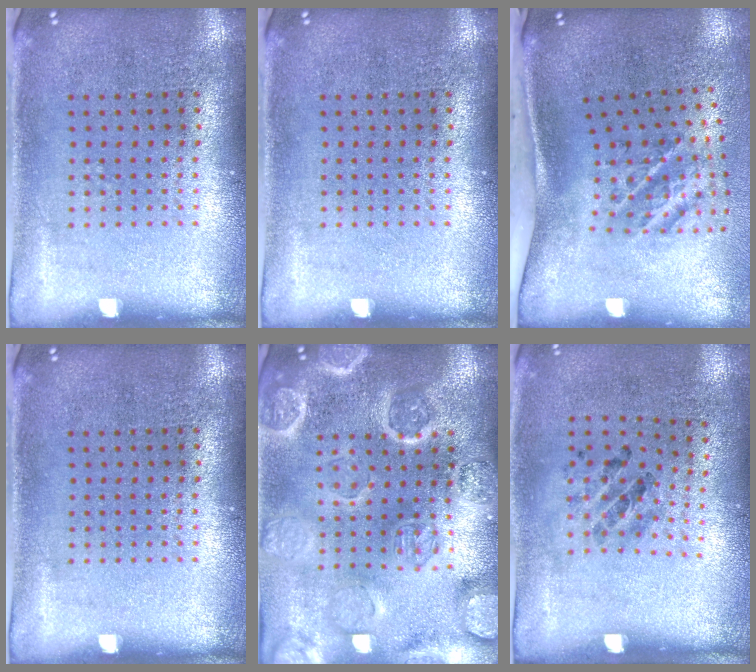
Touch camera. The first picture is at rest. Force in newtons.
{"total": 0.0}
{"total": 2.3, "press": 1.3, "slide": 1.9}
{"total": 0.0}
{"total": 3.9, "press": 3.6, "slide": 1.4}
{"total": 1.2, "press": 0.7, "slide": 1.0}